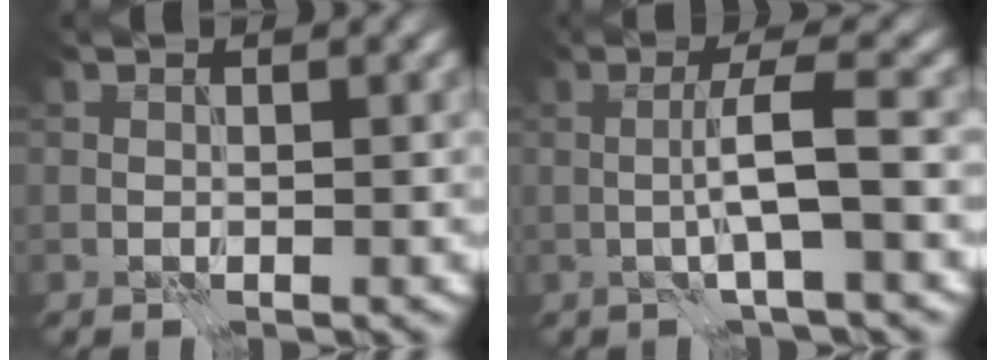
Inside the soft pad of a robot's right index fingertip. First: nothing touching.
{"total": 3.6, "force": [-0.5, 0.1, 3.6], "torque": [-0.067, 0.011, -0.016]}